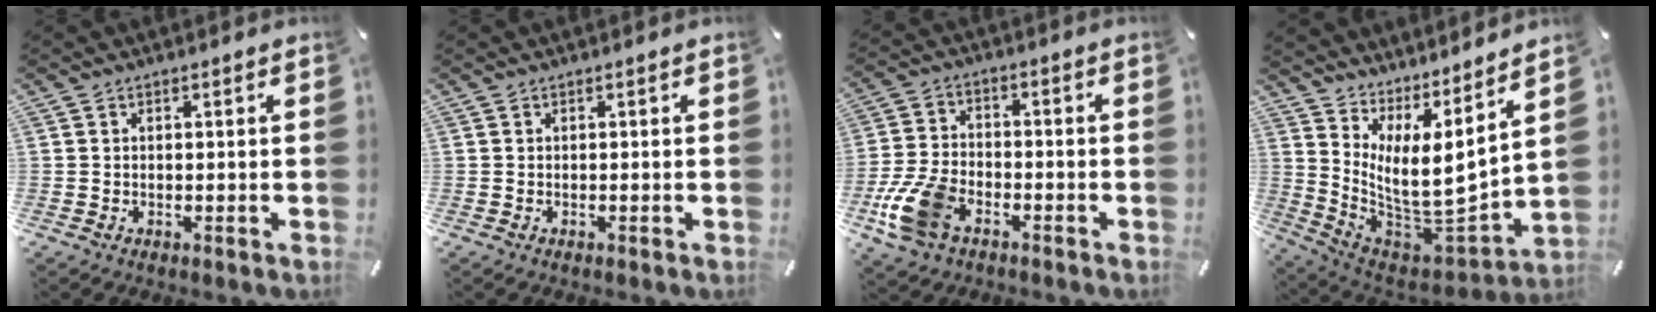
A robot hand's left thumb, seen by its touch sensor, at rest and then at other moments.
{"total": 0.0}
{"total": 10.9, "force": [-5.5, 6.7, 6.7], "torque": [-0.148, 0.018, -0.100]}
{"total": 9.4, "force": [3.0, 3.3, 8.3], "torque": [-0.165, -0.078, 0.051]}